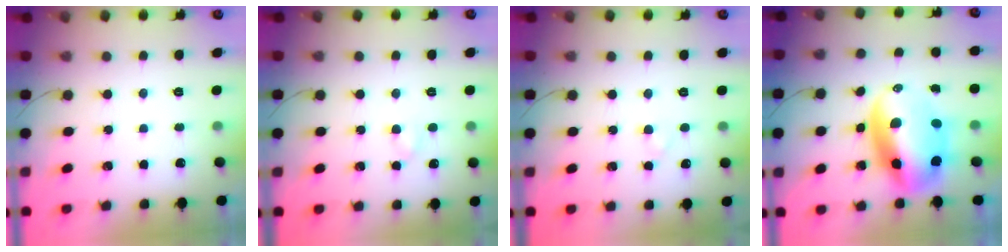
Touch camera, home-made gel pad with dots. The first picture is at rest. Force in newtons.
{"total": 2.7, "press": 2.5, "slide": 1.1}
{"total": 1.8, "press": 1.5, "slide": 1.0}
{"total": 12.5, "press": 12.1, "slide": 3.2}